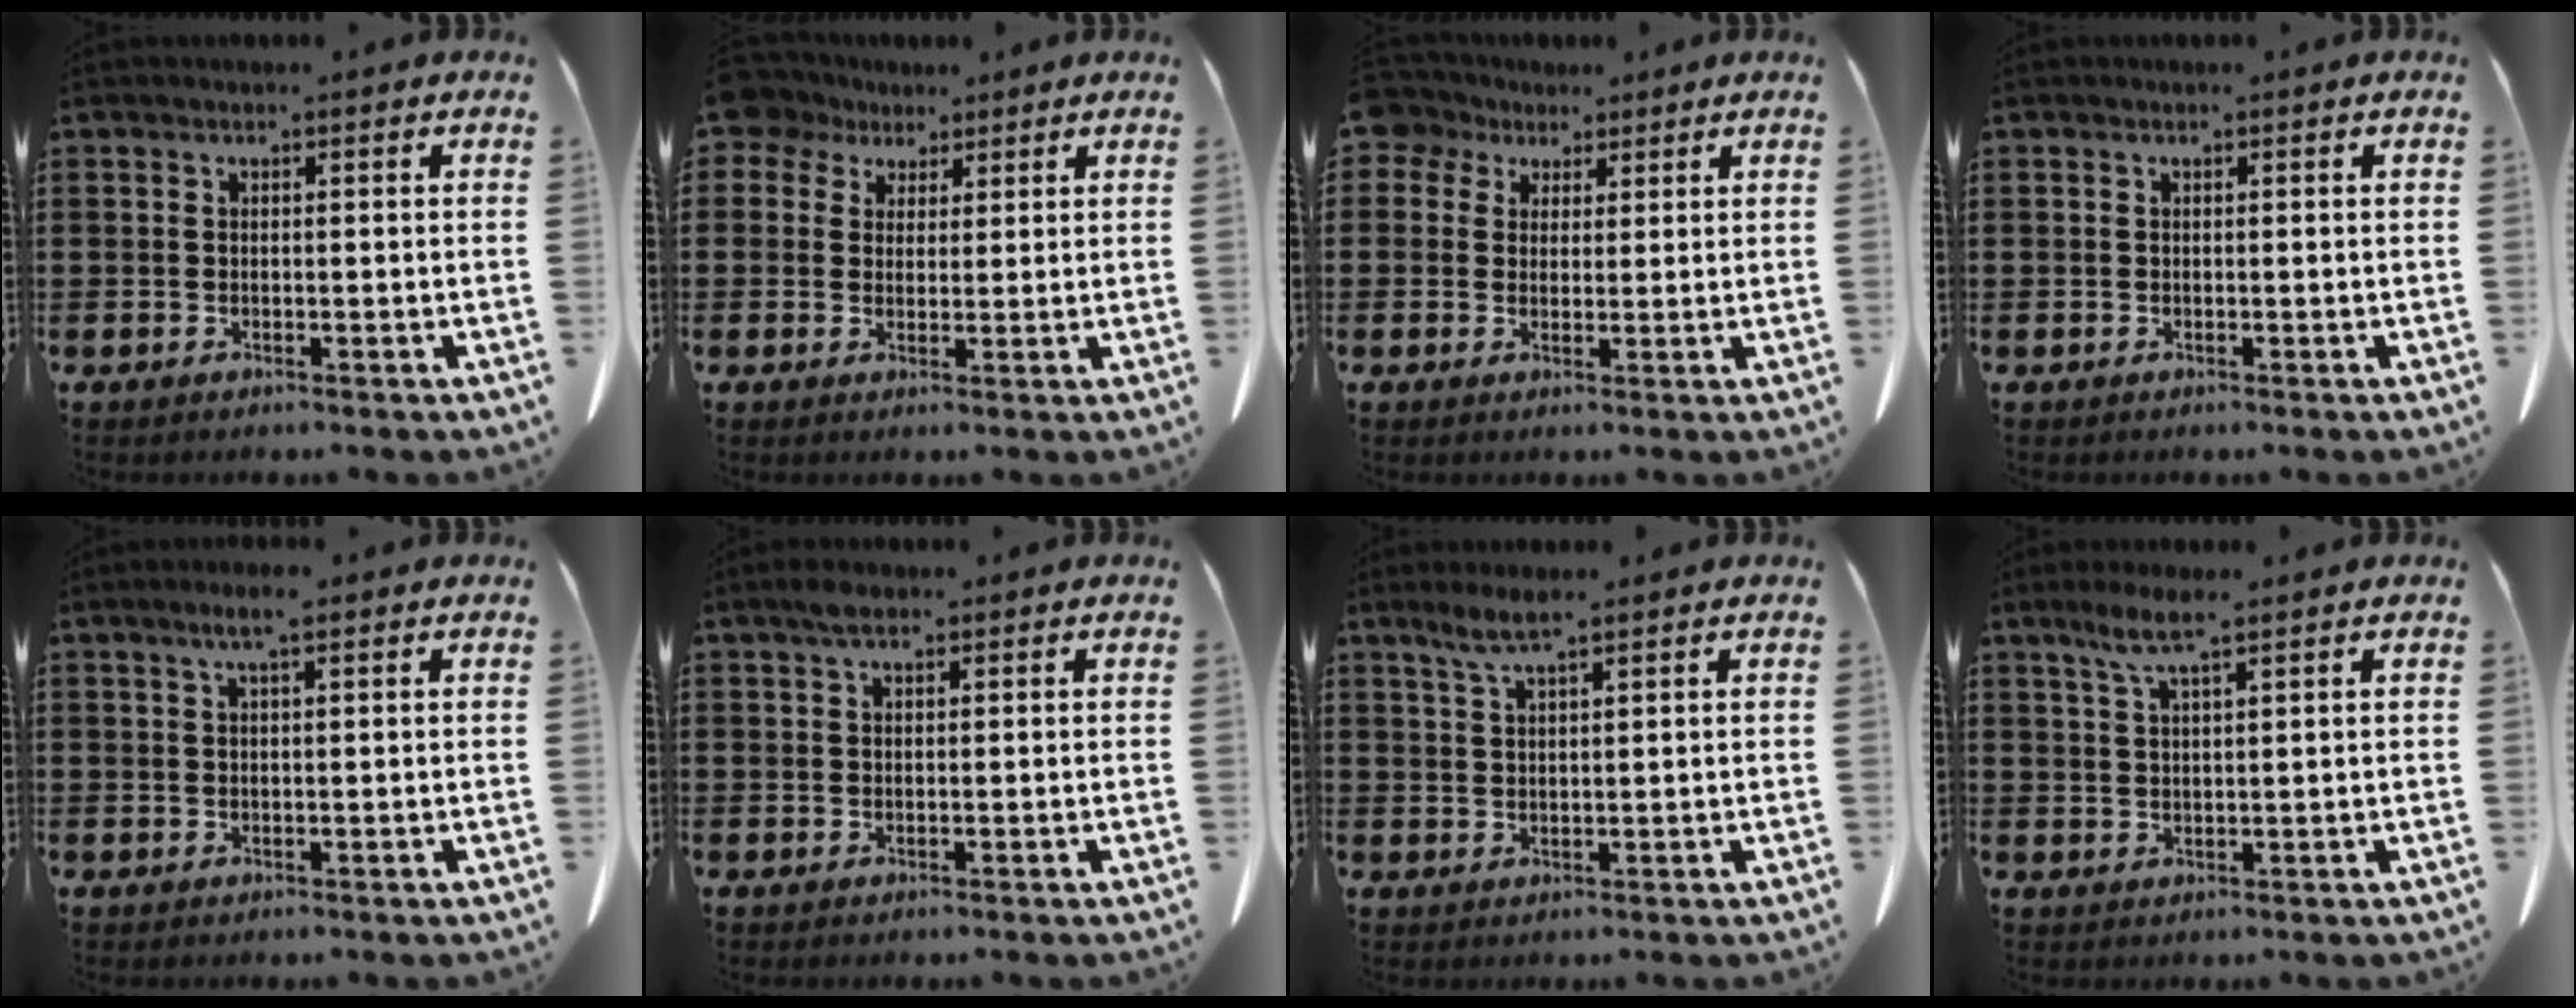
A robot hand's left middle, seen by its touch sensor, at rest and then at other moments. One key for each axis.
{"total": 5.2, "fx": 3.5, "fy": 3.6, "fz": 1.5, "tx": -0.045, "ty": 0.005, "tz": 0.065}
{"total": 4.4, "fx": 2.8, "fy": 3.2, "fz": 0.8, "tx": -0.031, "ty": 0.005, "tz": 0.052}
{"total": 0.0}
{"total": 2.7, "fx": 1.6, "fy": 0.2, "fz": 2.1, "tx": -0.044, "ty": 0.002, "tz": 0.028}
{"total": 1.8, "fx": 1.1, "fy": 0.6, "fz": 1.3, "tx": -0.029, "ty": 0.002, "tz": 0.020}
{"total": 3.4, "fx": 2.4, "fy": 0.1, "fz": 2.4, "tx": -0.054, "ty": 0.000, "tz": 0.045}
{"total": 4.4, "fx": 2.9, "fy": 0.2, "fz": 3.3, "tx": -0.072, "ty": 0.000, "tz": 0.051}